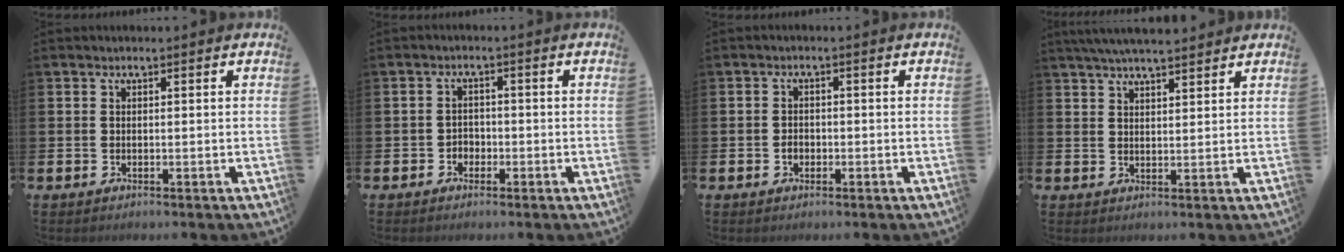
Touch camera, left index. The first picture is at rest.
{"total": 1.9, "force": [-1.0, 1.5, 0.4], "torque": [-0.006, 0.002, -0.025]}
{"total": 1.5, "force": [-0.5, 1.2, 0.7], "torque": [-0.011, 0.003, -0.013]}
{"total": 5.1, "force": [4.8, 0.6, 1.6], "torque": [-0.037, -0.013, 0.088]}